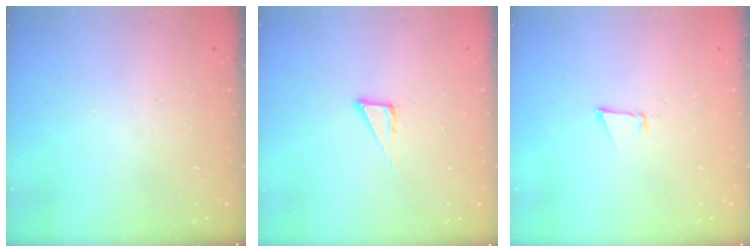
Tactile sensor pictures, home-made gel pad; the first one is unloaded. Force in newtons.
{"total": 6.4, "press": 6.4, "slide": 0.4}
{"total": 2.6, "press": 2.5, "slide": 0.8}